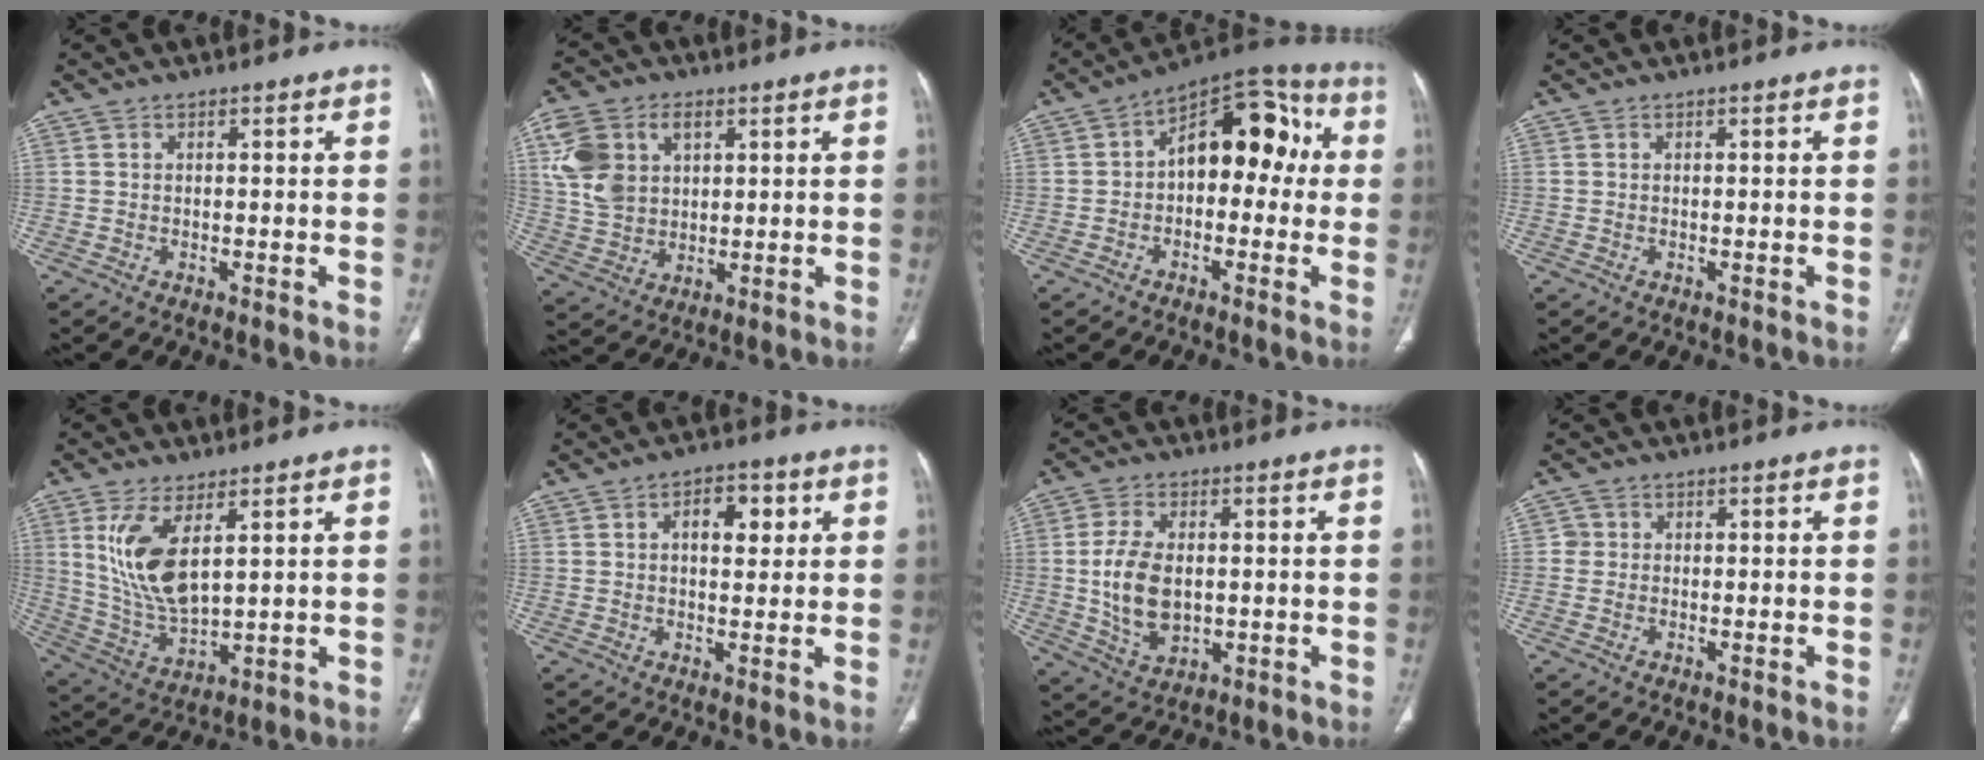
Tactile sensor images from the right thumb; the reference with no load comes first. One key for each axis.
{"total": 12.5, "fx": 4.1, "fy": 9.0, "fz": 7.7, "tx": -0.144, "ty": 0.000, "tz": 0.083}
{"total": 14.7, "fx": 1.2, "fy": 8.9, "fz": 11.6, "tx": -0.108, "ty": 0.050, "tz": 0.002}
{"total": 0.0}
{"total": 12.1, "fx": 4.4, "fy": 5.1, "fz": 10.1, "tx": -0.206, "ty": -0.027, "tz": 0.103}
{"total": 6.5, "fx": 2.0, "fy": 3.6, "fz": 5.0, "tx": -0.050, "ty": 0.001, "tz": 0.027}
{"total": 10.5, "fx": 0.0, "fy": 6.5, "fz": 8.3, "tx": -0.154, "ty": -0.007, "tz": 0.011}
{"total": 1.4, "fx": 0.1, "fy": 1.4, "fz": 0.2, "tx": 0.005, "ty": 0.004, "tz": -0.001}